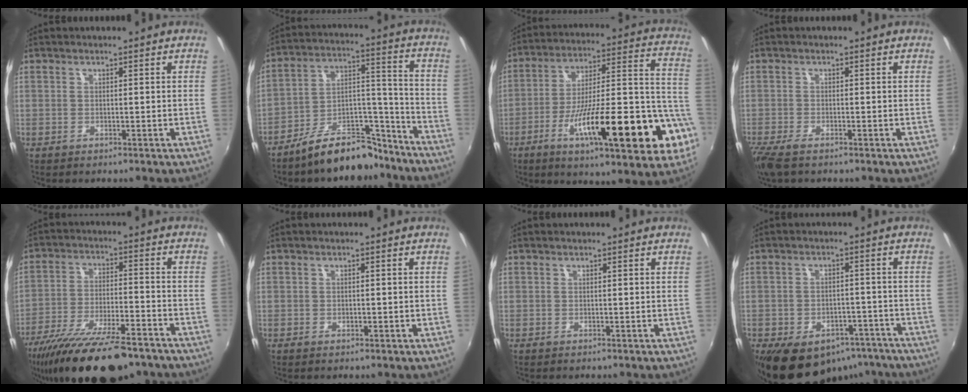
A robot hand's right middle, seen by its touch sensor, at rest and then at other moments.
{"total": 14.9, "force": [-12.0, 6.1, 6.5], "torque": [-0.103, 0.049, -0.177]}
{"total": 27.9, "force": [-10.9, 5.5, 25.1], "torque": [-0.365, -0.024, -0.171]}
{"total": 3.6, "force": [-2.5, 0.7, 2.4], "torque": [-0.056, -0.016, -0.050]}
{"total": 21.3, "force": [-16.6, 5.5, 12.1], "torque": [-0.231, -0.046, -0.261]}
{"total": 0.7, "force": [-0.3, 0.4, 0.5], "torque": [-0.006, -0.001, -0.006]}
{"total": 0.0}
{"total": 16.4, "force": [-11.1, 9.6, 7.2], "torque": [-0.144, 0.007, -0.129]}